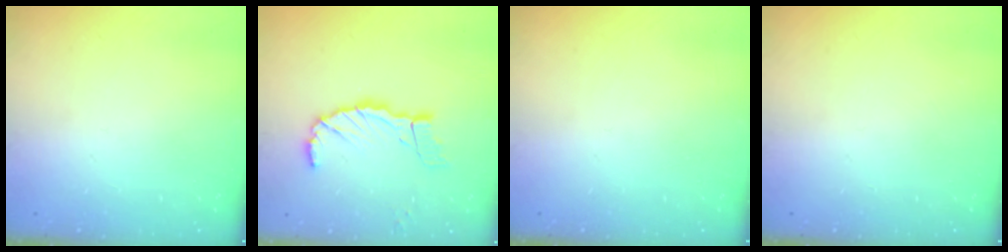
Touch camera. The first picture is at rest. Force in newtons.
{"total": 10.9, "press": 10.8, "slide": 1.2}
{"total": 0.0}
{"total": 0.0}